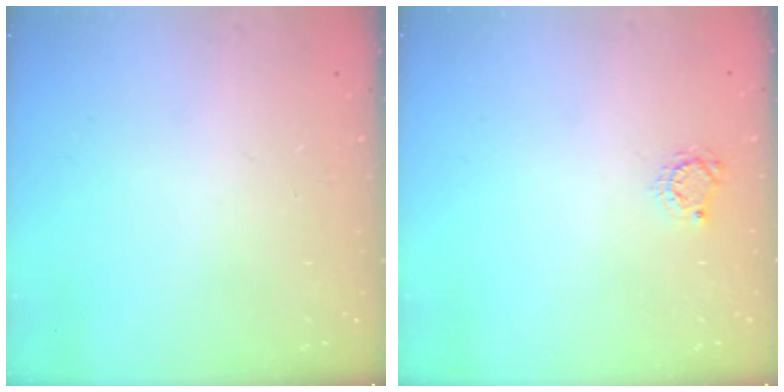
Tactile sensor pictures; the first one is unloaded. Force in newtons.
{"total": 3.6, "press": 3.5, "slide": 0.4}